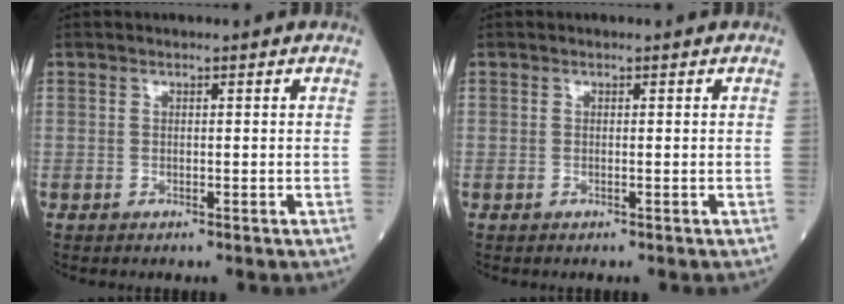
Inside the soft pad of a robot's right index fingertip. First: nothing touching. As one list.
[{"total": 0.0}]